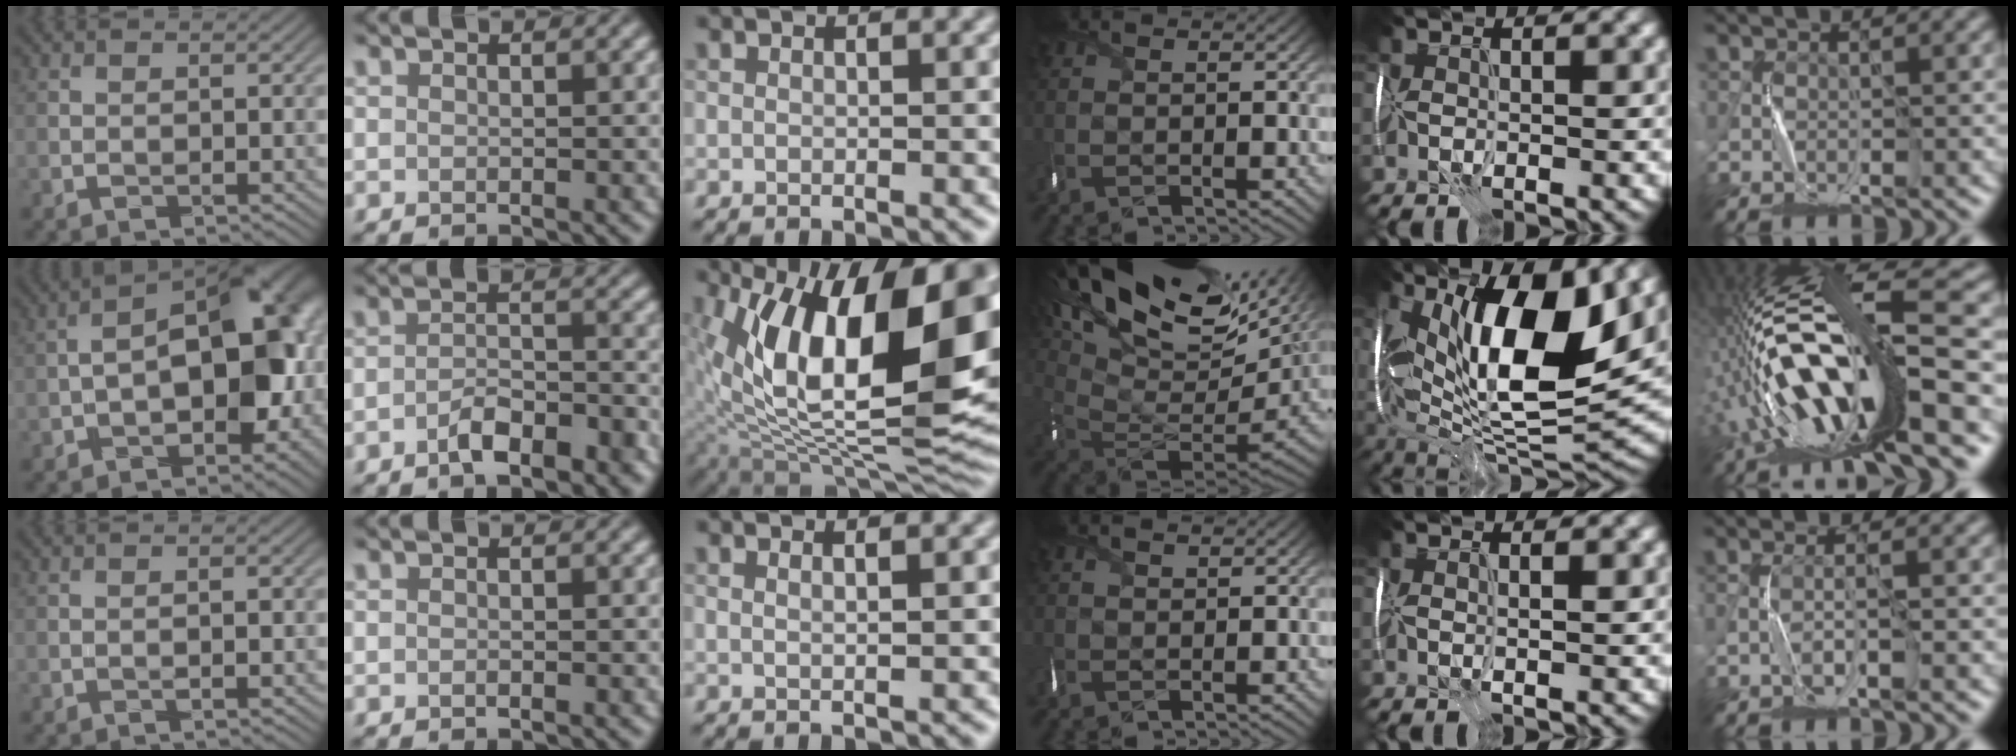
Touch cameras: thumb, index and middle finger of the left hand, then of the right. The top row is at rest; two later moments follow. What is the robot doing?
{"motion": "wrap", "object": "thread"}